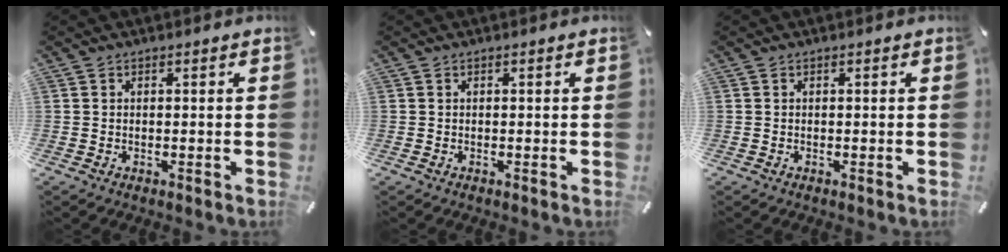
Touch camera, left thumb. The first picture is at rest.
{"total": 0.0}
{"total": 0.0}